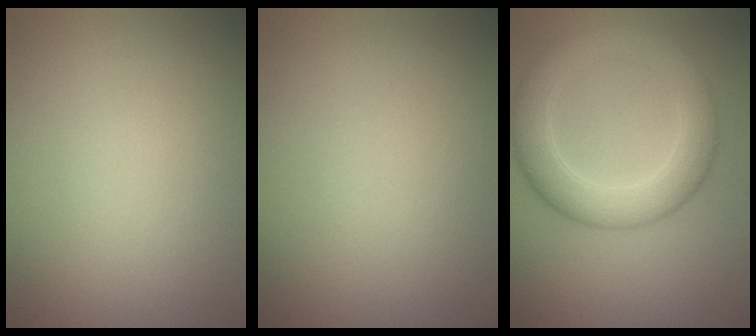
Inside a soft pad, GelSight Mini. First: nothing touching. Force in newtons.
{"total": 0.0}
{"total": 5.9, "press": 5.9, "slide": 0.4}